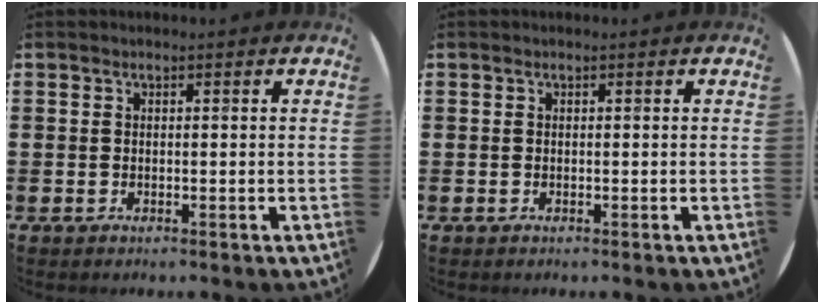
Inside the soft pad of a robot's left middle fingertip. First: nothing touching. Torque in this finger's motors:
{"motor_torque": [0.00, 0.00, 0.00, 0.00]}